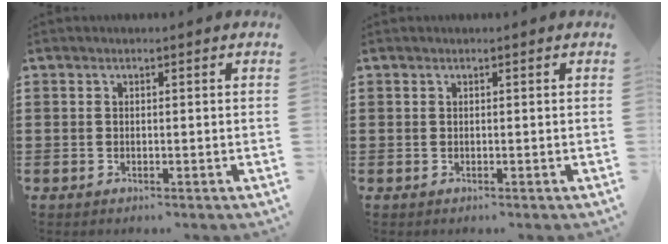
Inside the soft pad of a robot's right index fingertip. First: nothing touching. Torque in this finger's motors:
{"motor_torque": [-1.18, 0.96, -1.05, -0.21]}